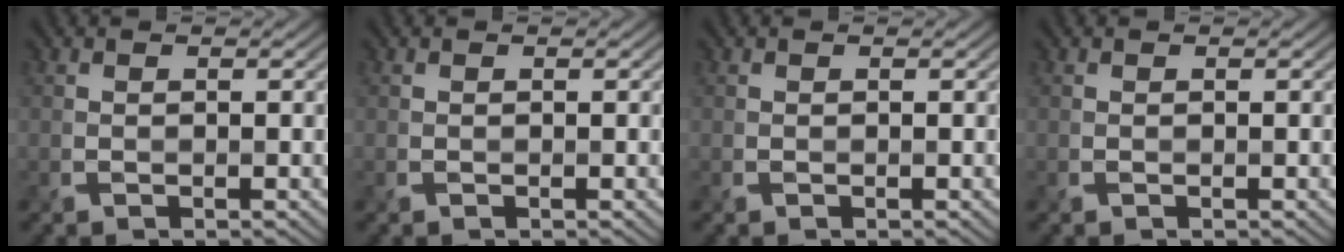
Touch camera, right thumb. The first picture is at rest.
{"total": 0.0}
{"total": 0.0}
{"total": 0.0}